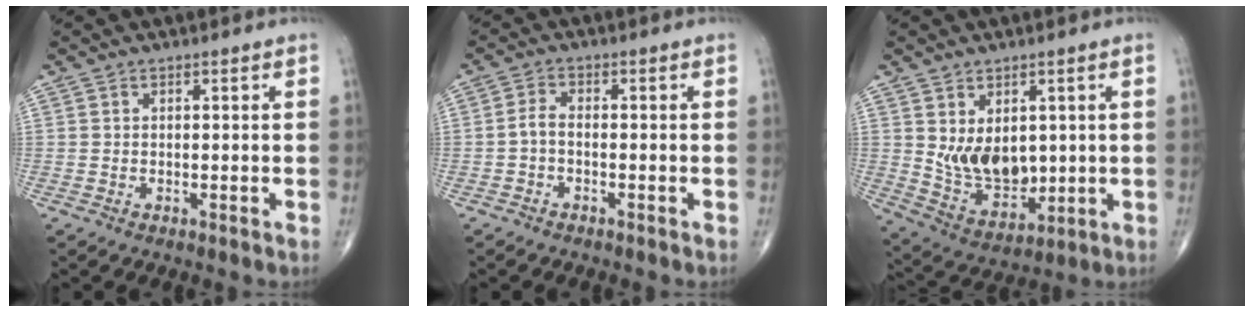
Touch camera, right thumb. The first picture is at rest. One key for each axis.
{"total": 2.3, "fx": -0.8, "fy": 1.2, "fz": 1.8, "tx": -0.037, "ty": 0.012, "tz": -0.022}
{"total": 10.2, "fx": 1.6, "fy": 6.9, "fz": 7.4, "tx": -0.091, "ty": -0.023, "tz": 0.051}